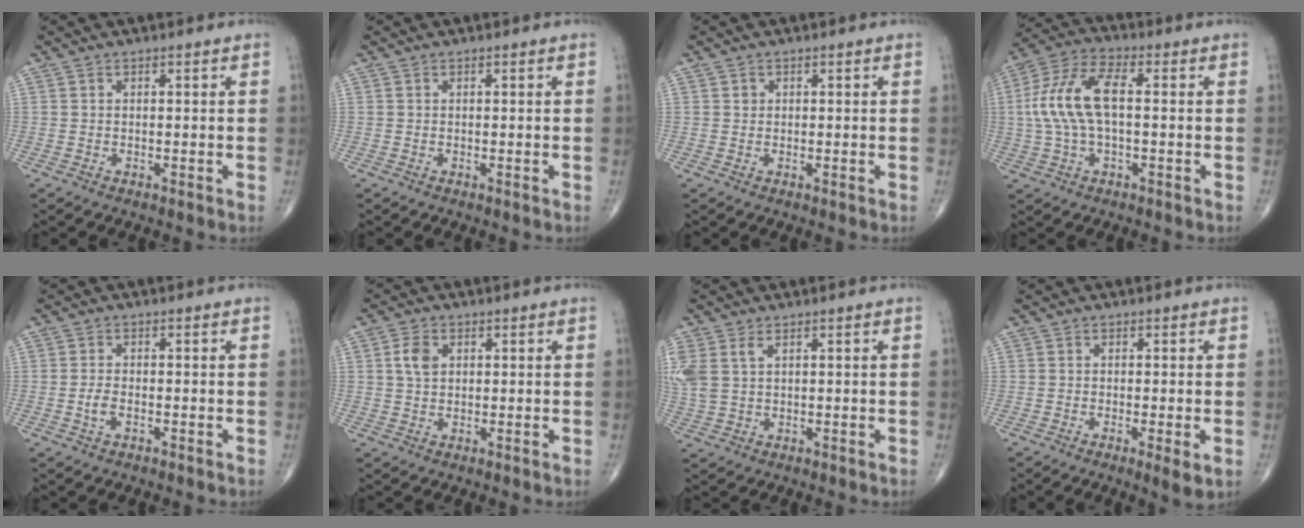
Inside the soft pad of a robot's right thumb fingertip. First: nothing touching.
{"total": 0.0}
{"total": 1.1, "force": [0.3, 1.0, 0.3], "torque": [0.002, 0.001, 0.003]}
{"total": 12.3, "force": [0.5, 5.7, 10.9], "torque": [-0.240, 0.034, 0.006]}
{"total": 2.3, "force": [-0.7, 1.1, 1.9], "torque": [-0.042, 0.005, -0.015]}
{"total": 3.9, "force": [1.0, 2.7, 2.6], "torque": [-0.048, -0.001, 0.018]}
{"total": 6.4, "force": [2.3, 3.7, 4.7], "torque": [-0.132, 0.012, 0.057]}
{"total": 3.5, "force": [-1.0, 0.6, 3.3], "torque": [-0.058, -0.013, -0.019]}